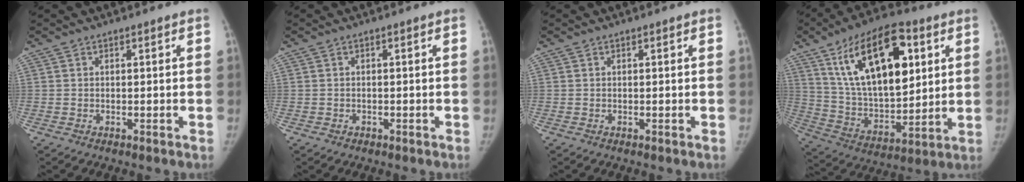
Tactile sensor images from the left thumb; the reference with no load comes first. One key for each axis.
{"total": 0.8, "fx": -0.5, "fy": 0.7, "fz": 0.1, "tx": 0.001, "ty": 0.004, "tz": -0.008}
{"total": 0.0}
{"total": 23.9, "fx": 9.4, "fy": 12.0, "fz": 18.5, "tx": -0.275, "ty": -0.028, "tz": 0.165}